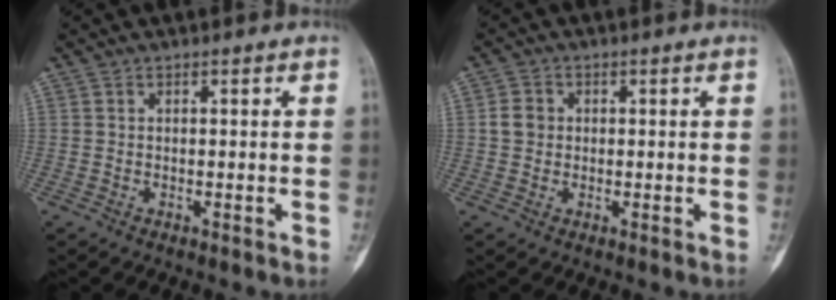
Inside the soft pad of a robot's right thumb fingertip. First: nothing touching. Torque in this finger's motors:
{"motor_torque": [0.57, 0.74, 0.17, -0.03, 0.01]}